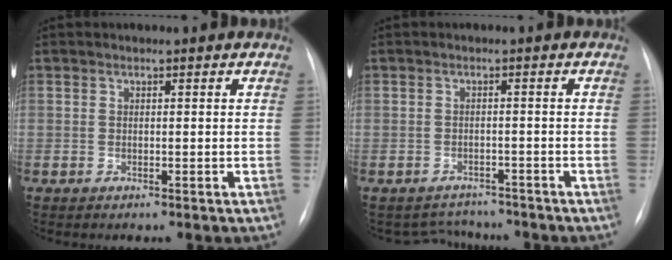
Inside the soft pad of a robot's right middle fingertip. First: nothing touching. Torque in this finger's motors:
{"motor_torque": [-0.50, -0.34, -0.28, -0.05]}